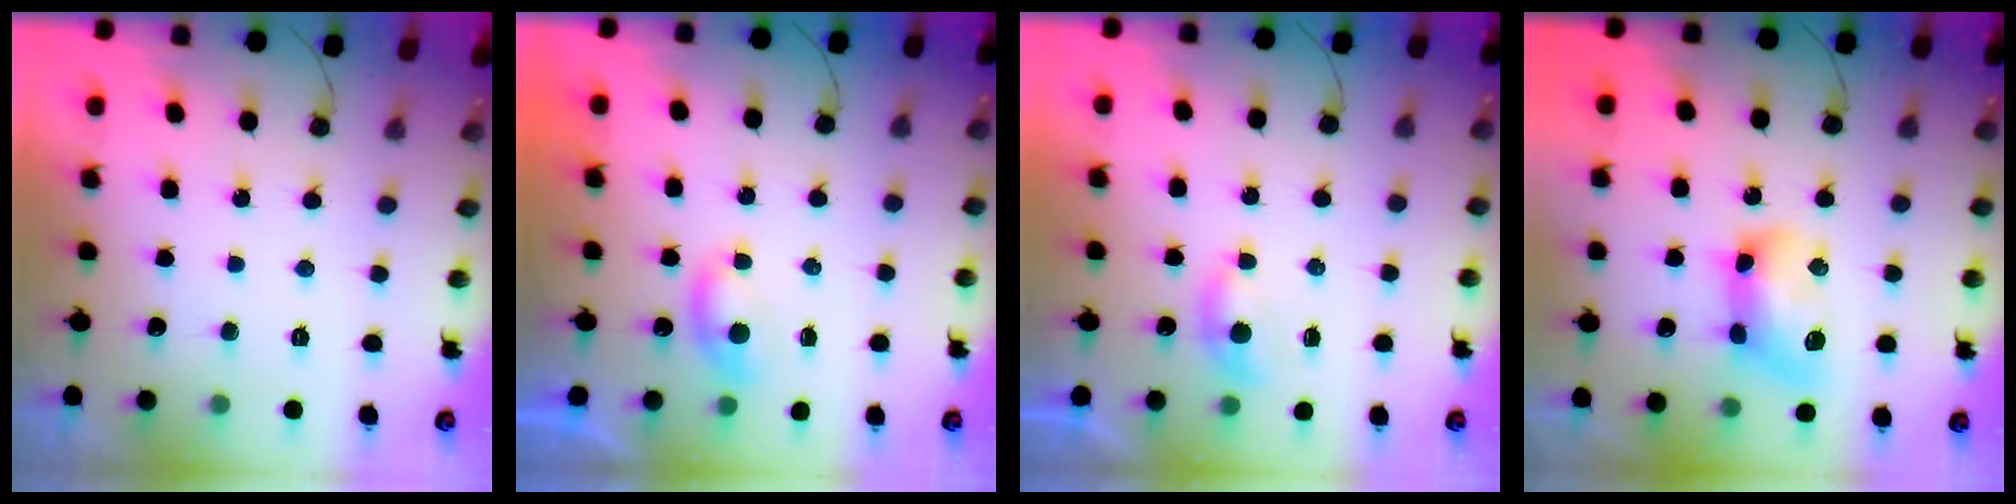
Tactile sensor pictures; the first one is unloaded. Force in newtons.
{"total": 4.5, "press": 4.5, "slide": 0.4}
{"total": 3.2, "press": 3.2, "slide": 0.4}
{"total": 12.5, "press": 12.5, "slide": 0.4}